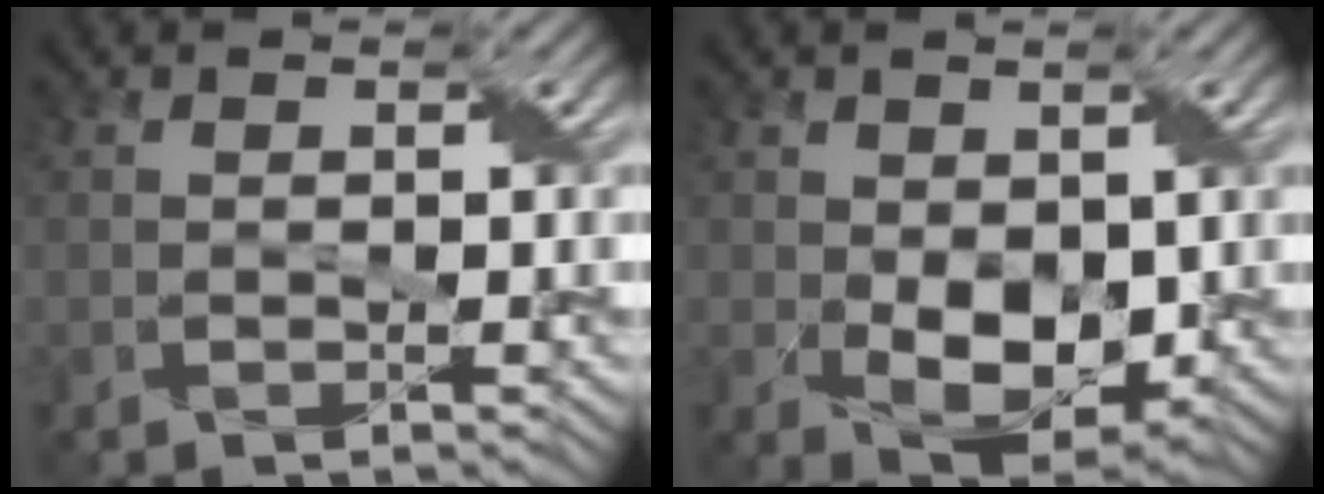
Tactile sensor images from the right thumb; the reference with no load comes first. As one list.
[{"total": 6.6, "force": [-0.3, 4.4, 4.9], "torque": [-0.093, -0.018, 0.002]}]